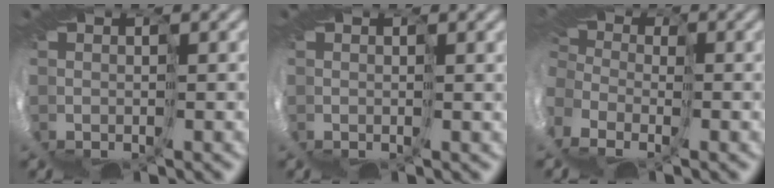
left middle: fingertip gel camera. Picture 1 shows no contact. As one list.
[{"total": 0.9, "force": [0.6, -0.1, 0.7], "torque": [-0.014, 0.000, 0.004]}, {"total": 7.9, "force": [-4.3, 5.3, 4.0], "torque": [-0.098, -0.022, -0.059]}]